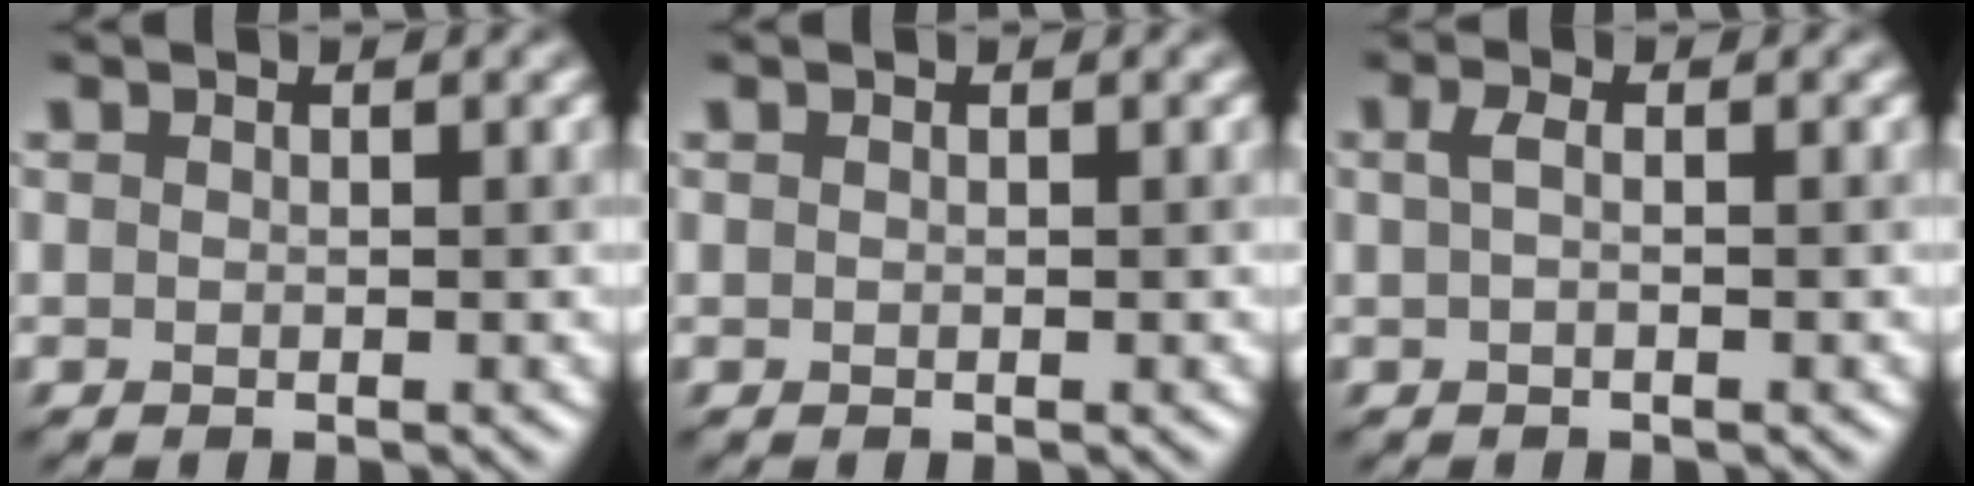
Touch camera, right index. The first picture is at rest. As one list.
[{"total": 0.0}, {"total": 0.9, "force": [0.0, 0.2, 0.9], "torque": [-0.022, 0.007, 0.003]}]